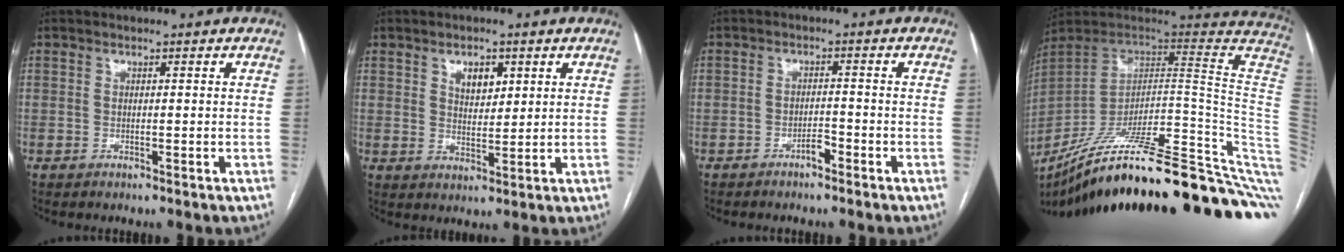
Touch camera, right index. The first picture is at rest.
{"total": 4.4, "force": [1.9, 2.5, 3.0], "torque": [-0.049, 0.002, 0.036]}
{"total": 2.2, "force": [-1.7, 0.7, 1.2], "torque": [-0.019, 0.004, -0.030]}
{"total": 34.6, "force": [-25.0, 0.6, 23.9], "torque": [-0.200, -0.032, -0.347]}